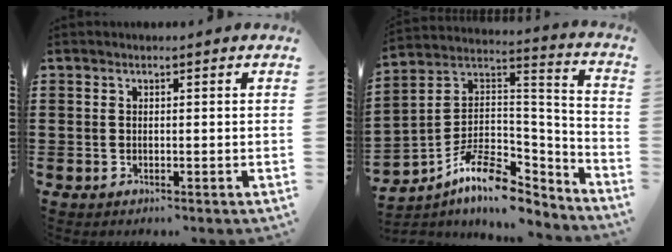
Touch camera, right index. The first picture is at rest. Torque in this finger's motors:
{"motor_torque": [-0.35, -0.18, -0.05, -0.04]}